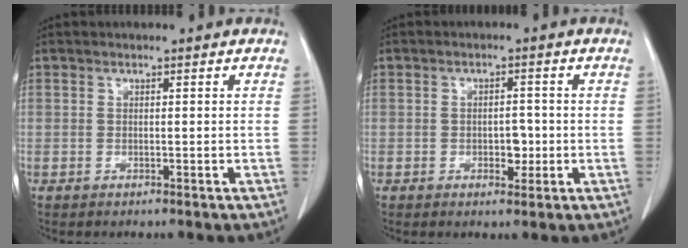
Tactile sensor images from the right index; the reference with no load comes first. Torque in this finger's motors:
{"motor_torque": [-0.01, -0.01, 0.01, 0.00]}